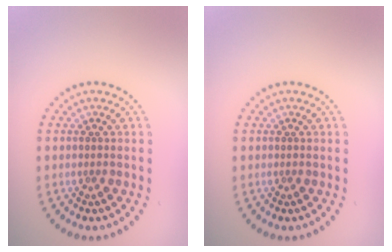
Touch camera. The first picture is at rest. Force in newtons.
{"total": 0.0}